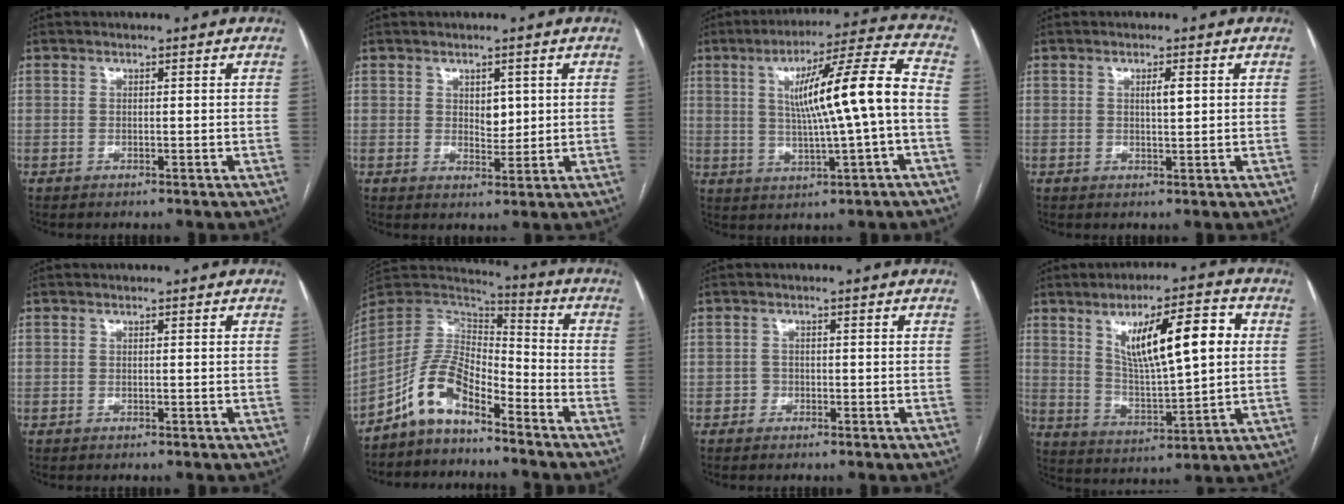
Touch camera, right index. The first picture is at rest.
{"total": 2.9, "force": [0.8, 1.8, 2.1], "torque": [-0.027, -0.004, 0.016]}
{"total": 13.7, "force": [0.4, -0.1, 13.7], "torque": [-0.216, 0.015, 0.007]}
{"total": 1.9, "force": [0.5, 0.3, 1.8], "torque": [-0.030, 0.001, 0.008]}
{"total": 0.0}
{"total": 9.9, "force": [-6.8, 3.9, 6.0], "torque": [-0.123, 0.028, -0.132]}
{"total": 0.9, "force": [-0.4, 0.8, 0.0], "torque": [0.006, 0.006, -0.010]}
{"total": 14.1, "force": [4.2, 2.8, 13.1], "torque": [-0.216, 0.012, 0.075]}